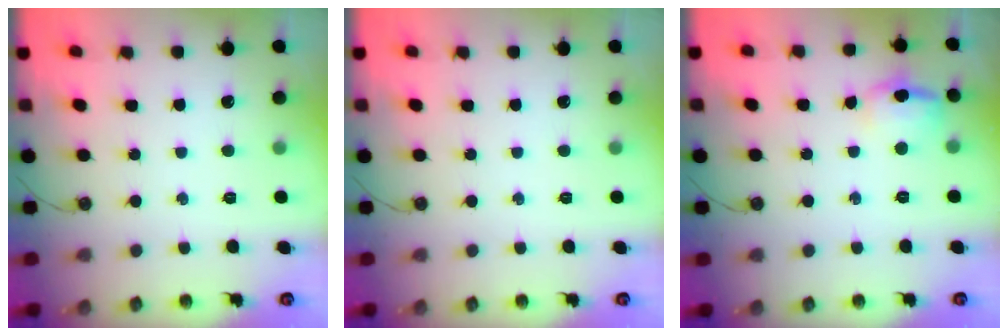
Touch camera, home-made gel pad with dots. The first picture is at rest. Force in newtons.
{"total": 0.0}
{"total": 10.6, "press": 10.5, "slide": 1.5}